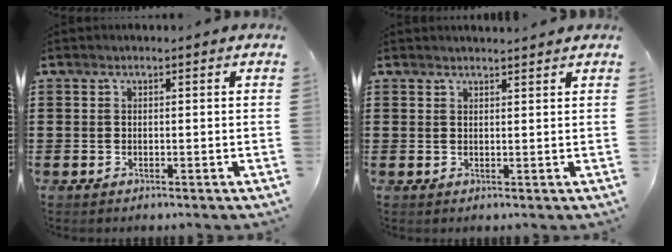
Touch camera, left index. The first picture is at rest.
{"total": 1.3, "force": [1.3, -0.1, 0.2], "torque": [-0.007, -0.002, 0.026]}